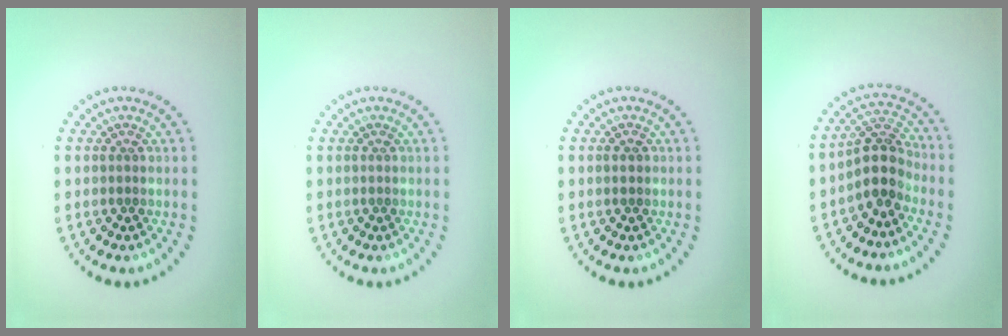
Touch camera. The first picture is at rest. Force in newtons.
{"total": 0.0}
{"total": 0.9, "press": 0.9, "slide": 0.0}
{"total": 3.8, "press": 3.0, "slide": 2.4}